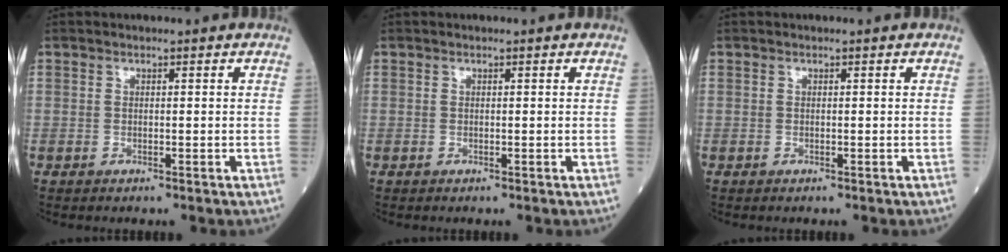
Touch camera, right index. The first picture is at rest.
{"total": 0.0}
{"total": 0.0}